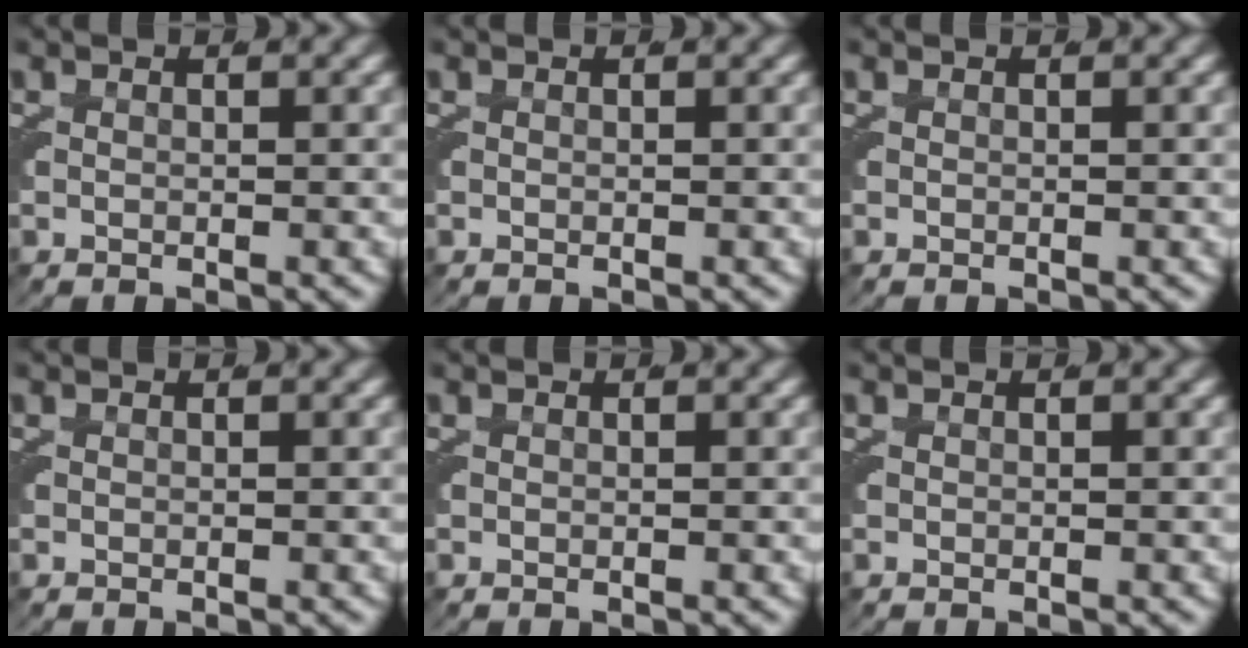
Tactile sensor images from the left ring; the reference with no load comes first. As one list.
[{"total": 0.0}, {"total": 0.0}, {"total": 0.0}, {"total": 0.0}, {"total": 0.0}]